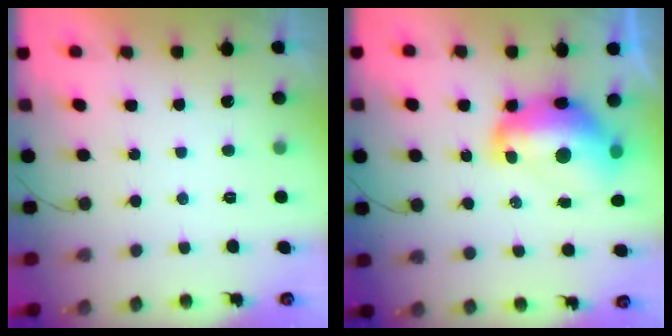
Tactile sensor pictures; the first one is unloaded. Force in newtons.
{"total": 15.7, "press": 15.6, "slide": 1.6}